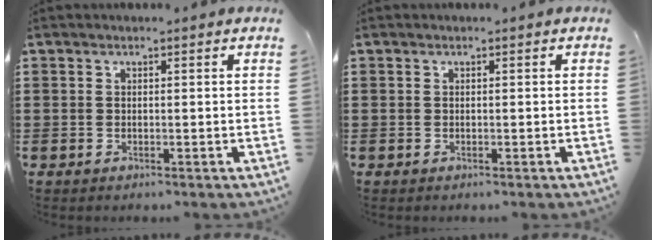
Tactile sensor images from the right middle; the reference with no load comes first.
{"total": 0.0}